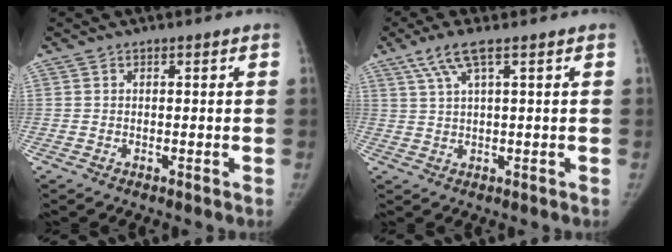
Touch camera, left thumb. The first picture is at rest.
{"total": 5.0, "force": [2.7, 0.6, 4.1], "torque": [-0.104, 0.004, 0.062]}